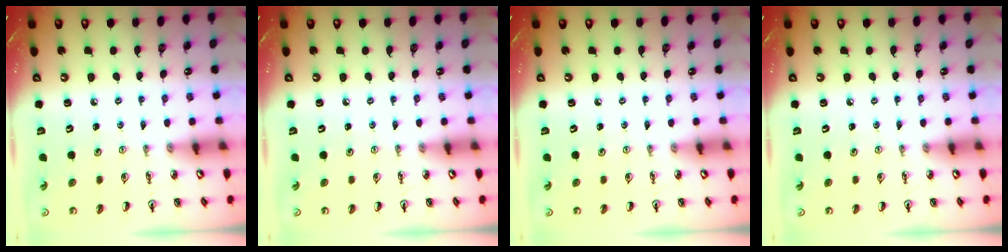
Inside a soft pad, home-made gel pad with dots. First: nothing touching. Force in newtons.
{"total": 0.0}
{"total": 0.0}
{"total": 0.0}